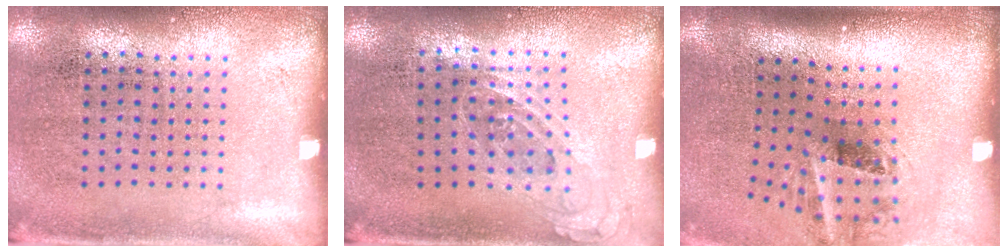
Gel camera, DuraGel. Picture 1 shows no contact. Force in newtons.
{"total": 0.8, "press": 0.7, "slide": 0.4}
{"total": 1.6, "press": 1.2, "slide": 1.0}